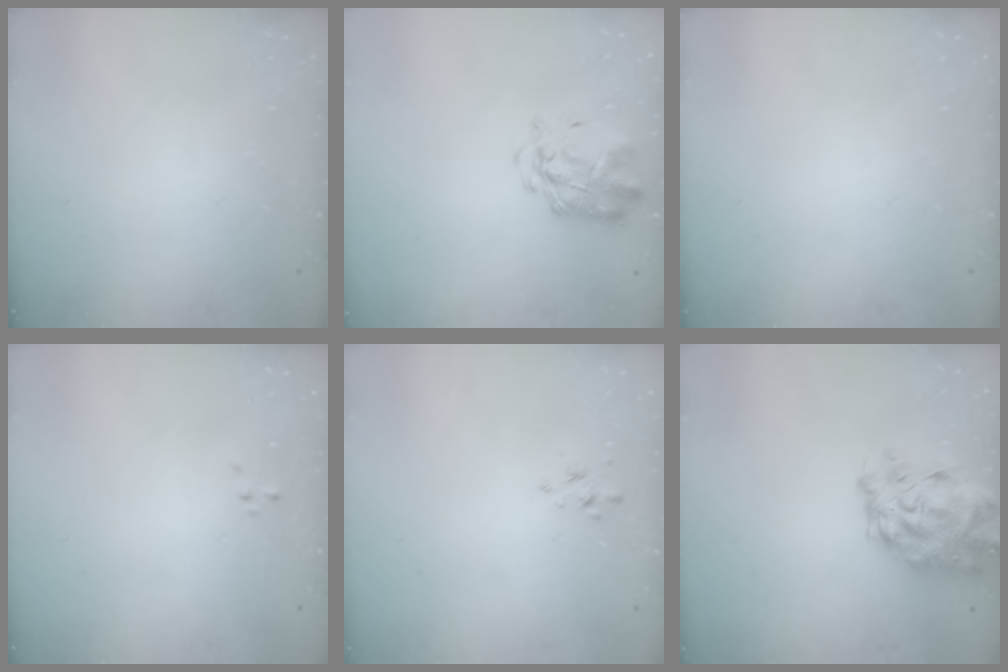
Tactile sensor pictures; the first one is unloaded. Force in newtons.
{"total": 2.9, "press": 2.8, "slide": 0.8}
{"total": 0.0}
{"total": 0.0}
{"total": 2.7, "press": 2.5, "slide": 0.9}
{"total": 13.2, "press": 12.5, "slide": 4.2}